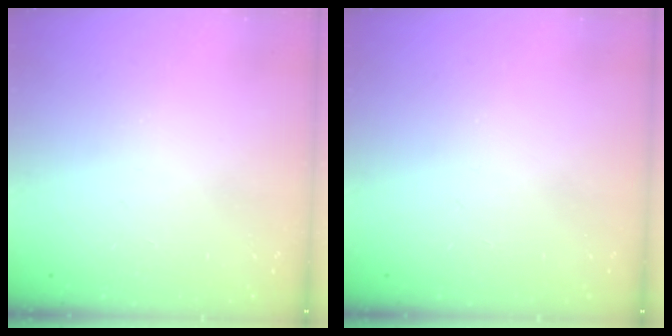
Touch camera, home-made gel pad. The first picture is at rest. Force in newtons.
{"total": 0.0}